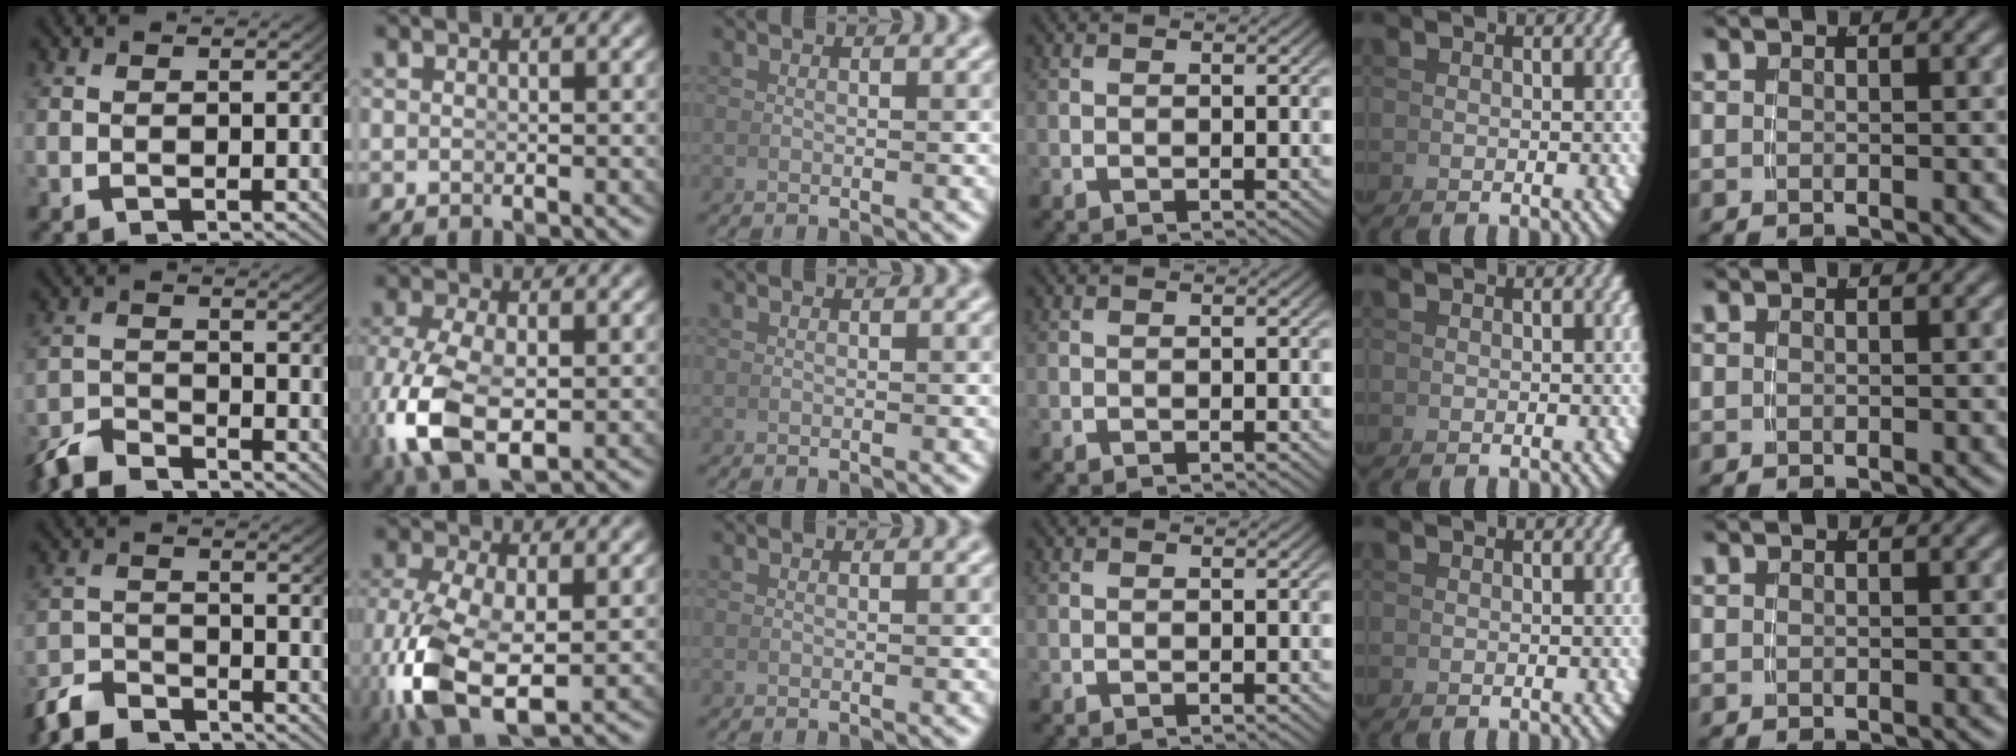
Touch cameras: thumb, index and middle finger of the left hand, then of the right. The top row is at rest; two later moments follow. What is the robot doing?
{"motion": "grasp_and_lifting", "object": "coin"}